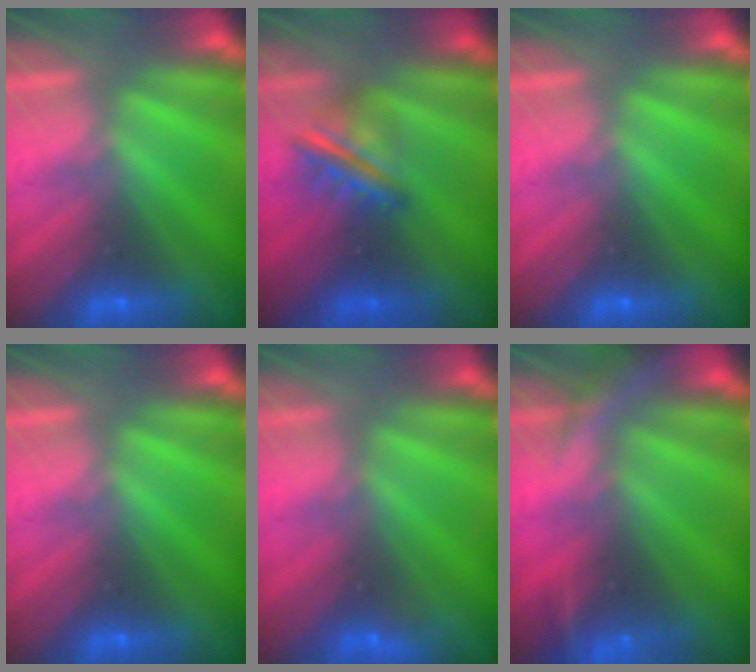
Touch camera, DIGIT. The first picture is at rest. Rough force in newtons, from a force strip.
{"total": 3.3}
{"total": 0.0}
{"total": 0.0}
{"total": 2.9}
{"total": 5.9}